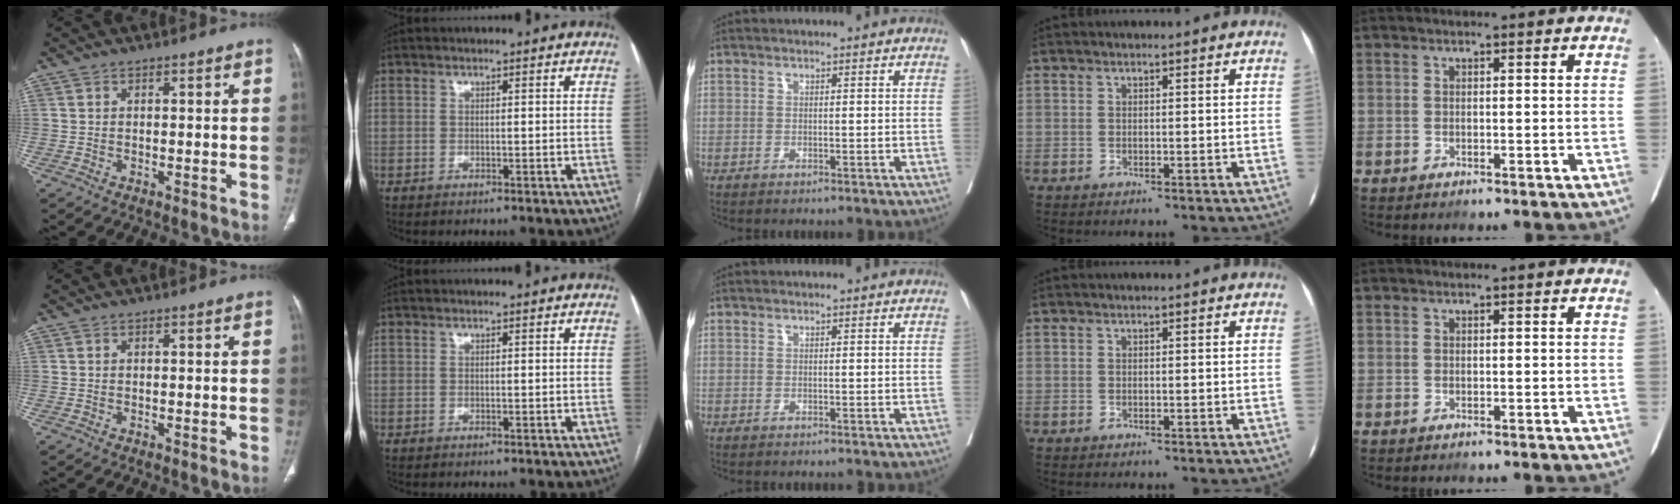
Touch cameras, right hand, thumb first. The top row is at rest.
{}